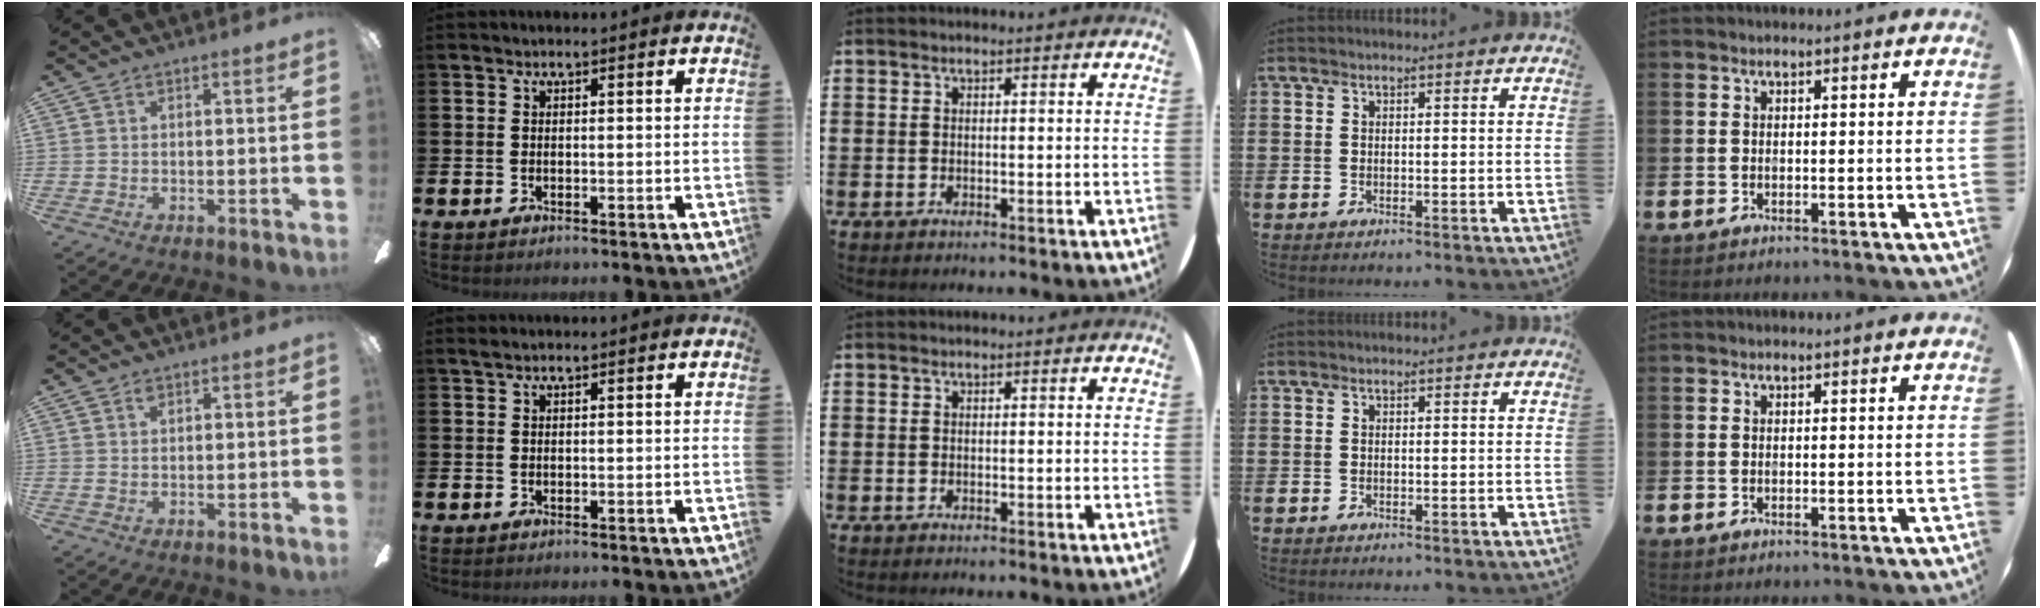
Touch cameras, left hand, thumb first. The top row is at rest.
{"thumb": {"total": 1.2, "force": [0.9, 0.4, 0.7], "torque": [-0.016, 0.002, 0.016]}, "index": {"total": 0.5, "force": [0.3, 0.0, 0.4], "torque": [-0.013, 0.004, 0.006]}}